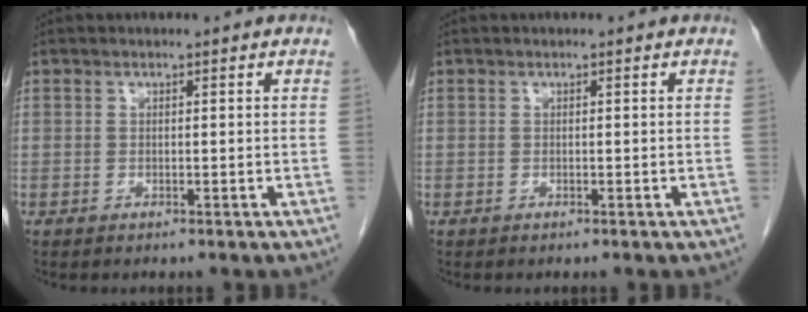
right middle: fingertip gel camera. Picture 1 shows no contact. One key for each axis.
{"total": 0.0}